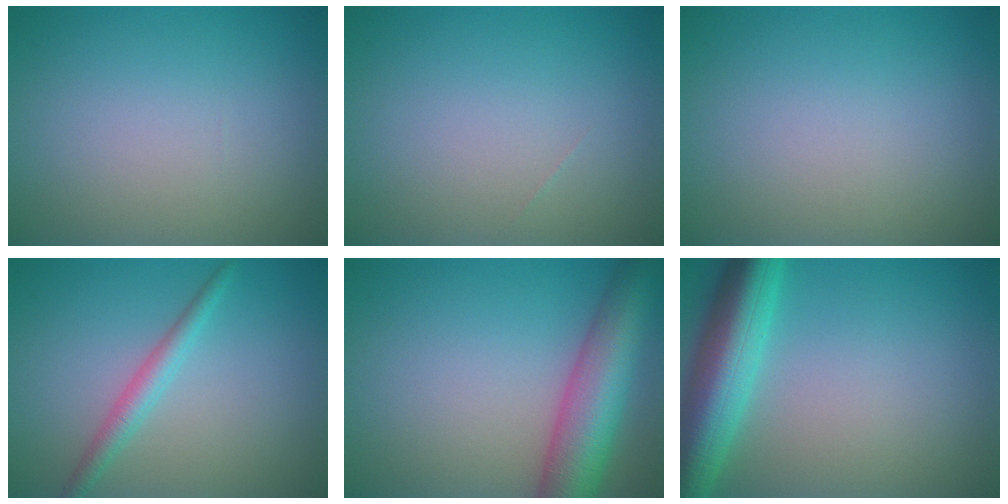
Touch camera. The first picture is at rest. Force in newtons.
{"total": 0.0}
{"total": 0.0}
{"total": 1.5, "press": 1.5, "slide": 0.1}
{"total": 8.7, "press": 8.7, "slide": 0.3}
{"total": 8.0, "press": 8.0, "slide": 0.3}